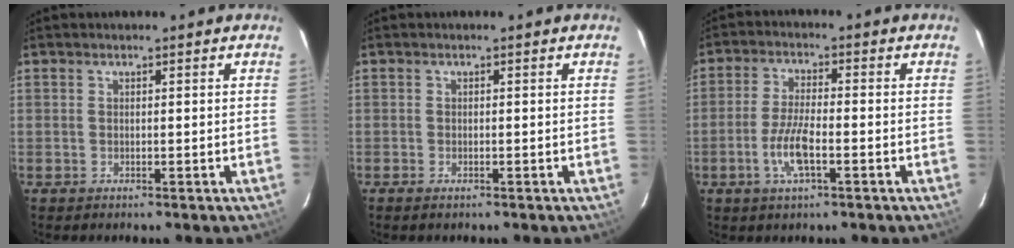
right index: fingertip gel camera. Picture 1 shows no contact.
{"total": 0.9, "force": [-0.7, 0.4, 0.5], "torque": [-0.010, -0.002, -0.013]}
{"total": 7.0, "force": [-2.6, 1.8, 6.2], "torque": [-0.132, -0.002, -0.053]}